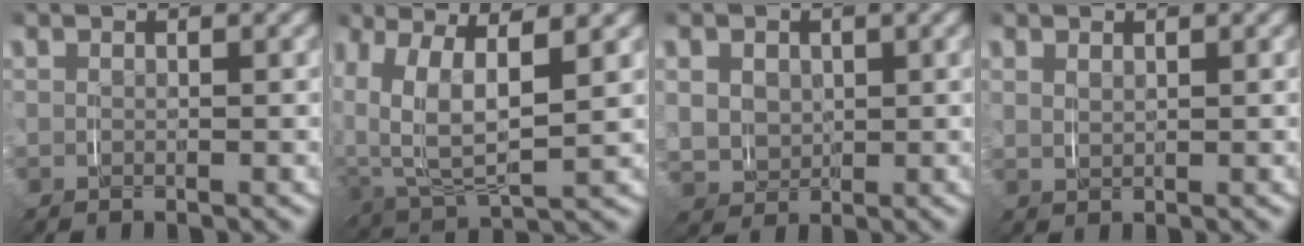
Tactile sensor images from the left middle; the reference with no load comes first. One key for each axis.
{"total": 4.5, "fx": 2.1, "fy": 2.7, "fz": 2.9, "tx": -0.062, "ty": 0.001, "tz": 0.028}
{"total": 4.3, "fx": -0.1, "fy": 4.3, "fz": 0.7, "tx": -0.025, "ty": -0.028, "tz": 0.005}
{"total": 1.1, "fx": 0.9, "fy": -0.5, "fz": -0.4, "tx": 0.009, "ty": 0.000, "tz": 0.017}